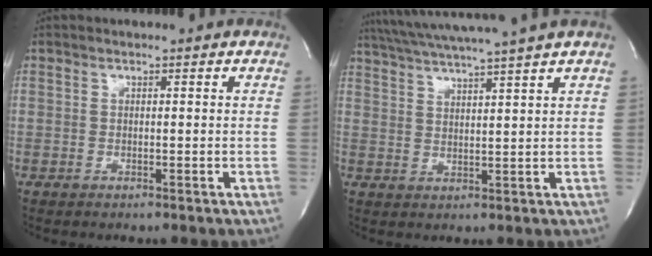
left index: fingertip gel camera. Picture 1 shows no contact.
{"total": 11.4, "force": [9.7, -2.1, 5.5], "torque": [-0.100, 0.002, 0.147]}